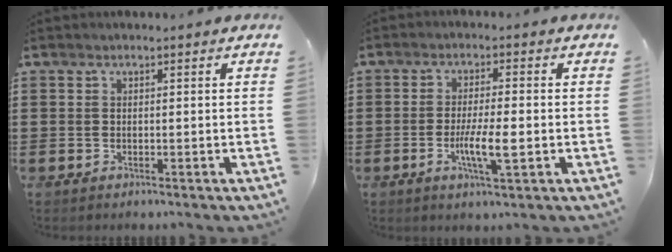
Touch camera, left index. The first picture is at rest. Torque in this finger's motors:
{"motor_torque": [0.88, 0.20, 0.39, 0.07]}